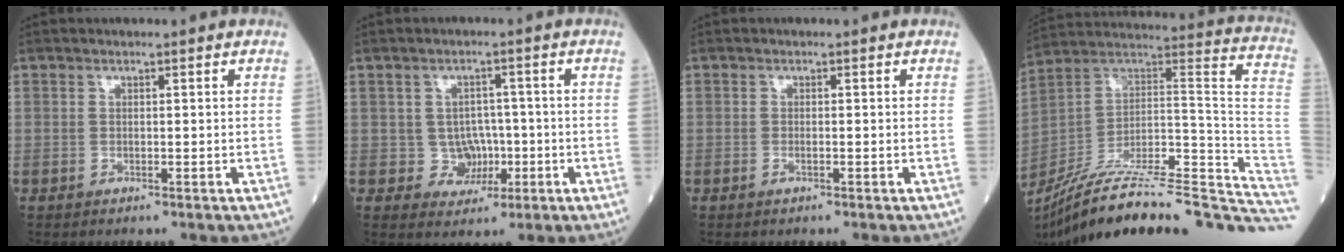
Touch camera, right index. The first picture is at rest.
{"total": 4.3, "force": [-0.7, 4.0, 1.2], "torque": [-0.007, 0.009, -0.005]}
{"total": 0.9, "force": [-0.4, 0.1, 0.7], "torque": [-0.019, -0.001, -0.008]}
{"total": 33.0, "force": [-27.7, 2.2, 17.8], "torque": [-0.170, 0.008, -0.403]}